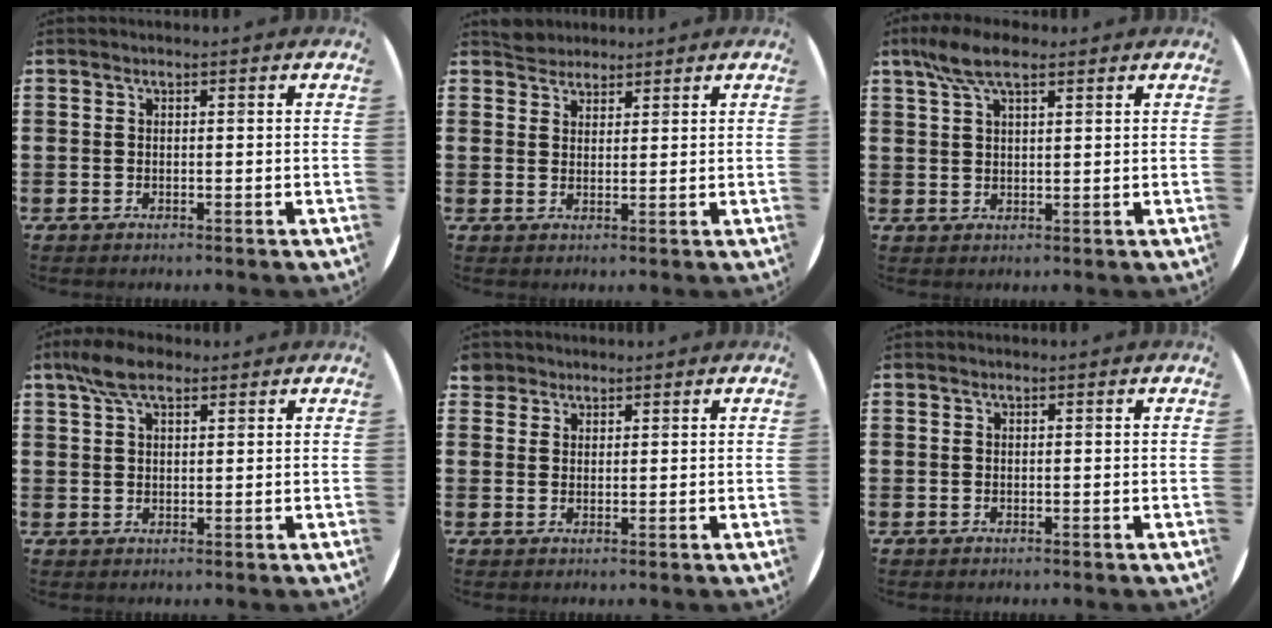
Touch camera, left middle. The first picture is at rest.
{"total": 2.7, "force": [2.6, 0.8, -0.2], "torque": [0.005, -0.002, 0.050]}
{"total": 5.9, "force": [3.9, 2.0, 3.9], "torque": [-0.086, 0.005, 0.071]}
{"total": 5.4, "force": [3.6, 2.3, 3.3], "torque": [-0.065, 0.002, 0.065]}
{"total": 2.2, "force": [1.8, 1.1, -0.1], "torque": [0.005, 0.002, 0.036]}
{"total": 0.0}